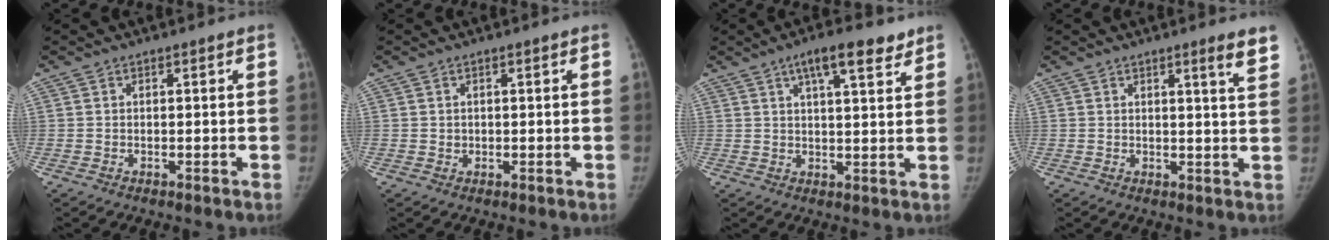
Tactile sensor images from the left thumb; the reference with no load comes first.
{"total": 0.6, "force": [0.2, 0.6, 0.1], "torque": [0.008, 0.000, 0.004]}
{"total": 8.6, "force": [5.3, 2.5, 6.3], "torque": [-0.079, -0.016, 0.079]}
{"total": 4.5, "force": [3.1, 0.0, 3.3], "torque": [-0.040, -0.022, 0.039]}